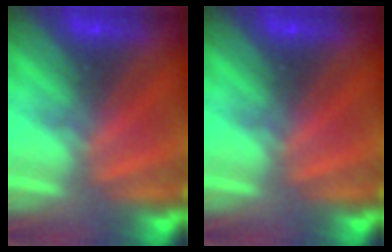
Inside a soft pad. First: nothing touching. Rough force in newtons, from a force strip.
{"total": 0.0}